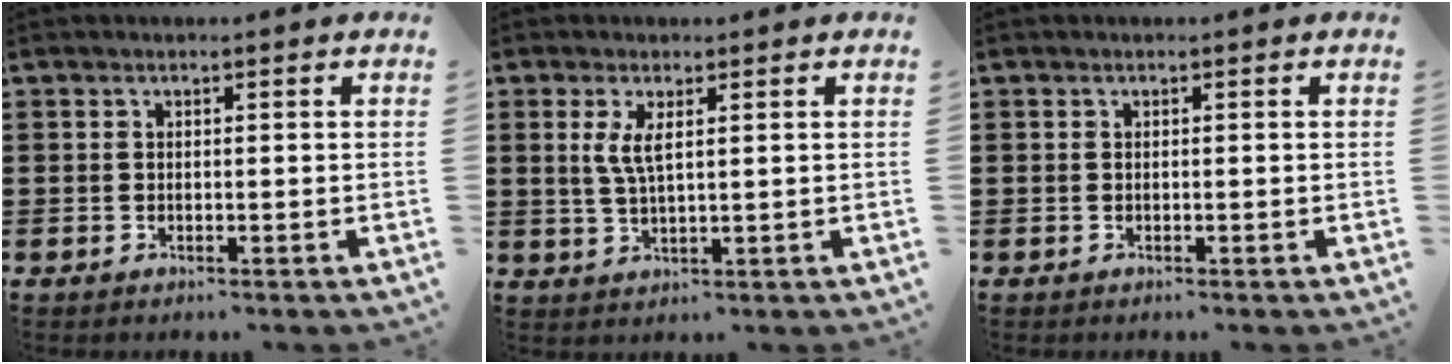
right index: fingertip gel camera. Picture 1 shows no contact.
{"total": 3.6, "force": [1.2, 0.9, 3.3], "torque": [-0.071, 0.001, 0.019]}
{"total": 0.0}